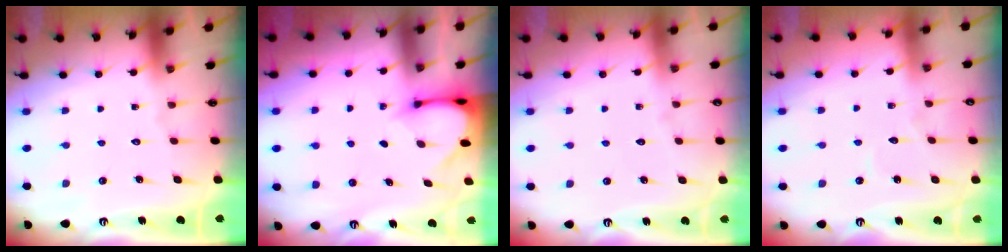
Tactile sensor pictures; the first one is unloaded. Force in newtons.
{"total": 2.9, "press": 2.9, "slide": 0.2}
{"total": 2.6, "press": 2.6, "slide": 0.2}
{"total": 2.8, "press": 2.8, "slide": 0.0}